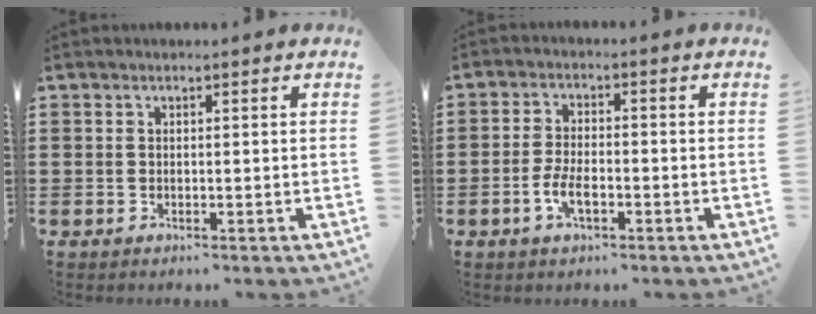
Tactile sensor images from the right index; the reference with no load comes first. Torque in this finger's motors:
{"motor_torque": [1.08, 1.06, 0.39, 0.08]}